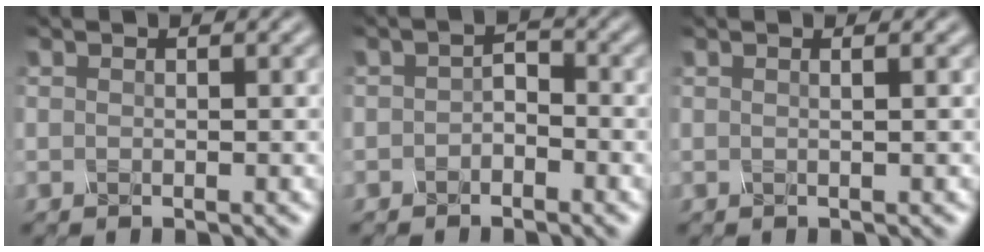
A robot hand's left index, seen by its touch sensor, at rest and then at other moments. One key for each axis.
{"total": 1.6, "fx": -0.7, "fy": 0.9, "fz": 1.1, "tx": -0.020, "ty": 0.006, "tz": -0.015}
{"total": 1.5, "fx": 0.5, "fy": 0.6, "fz": 1.2, "tx": -0.008, "ty": 0.003, "tz": -0.010}